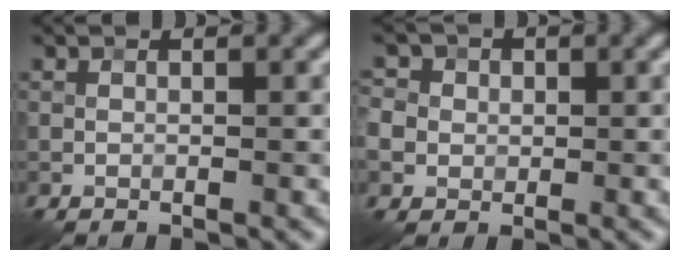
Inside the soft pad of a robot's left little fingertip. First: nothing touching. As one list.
[{"total": 5.8, "force": [0.6, 5.4, 2.1], "torque": [-0.048, 0.032, -0.016]}]